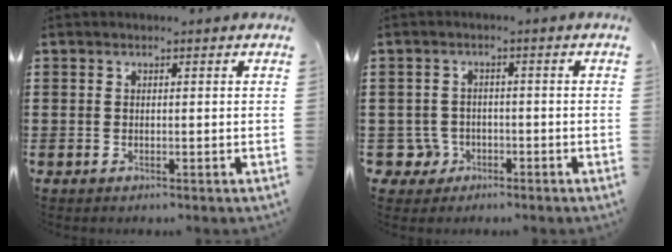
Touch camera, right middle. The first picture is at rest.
{"total": 3.4, "force": [-1.7, 2.8, 1.1], "torque": [-0.050, -0.007, -0.041]}